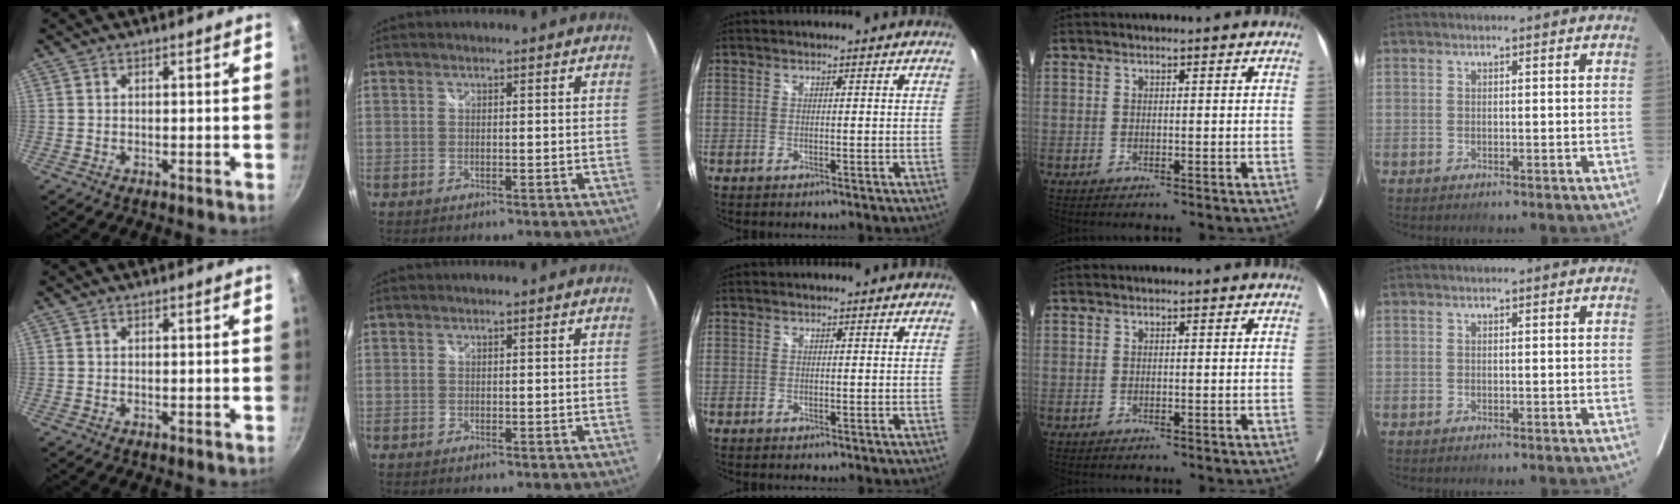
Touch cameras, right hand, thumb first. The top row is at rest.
{}